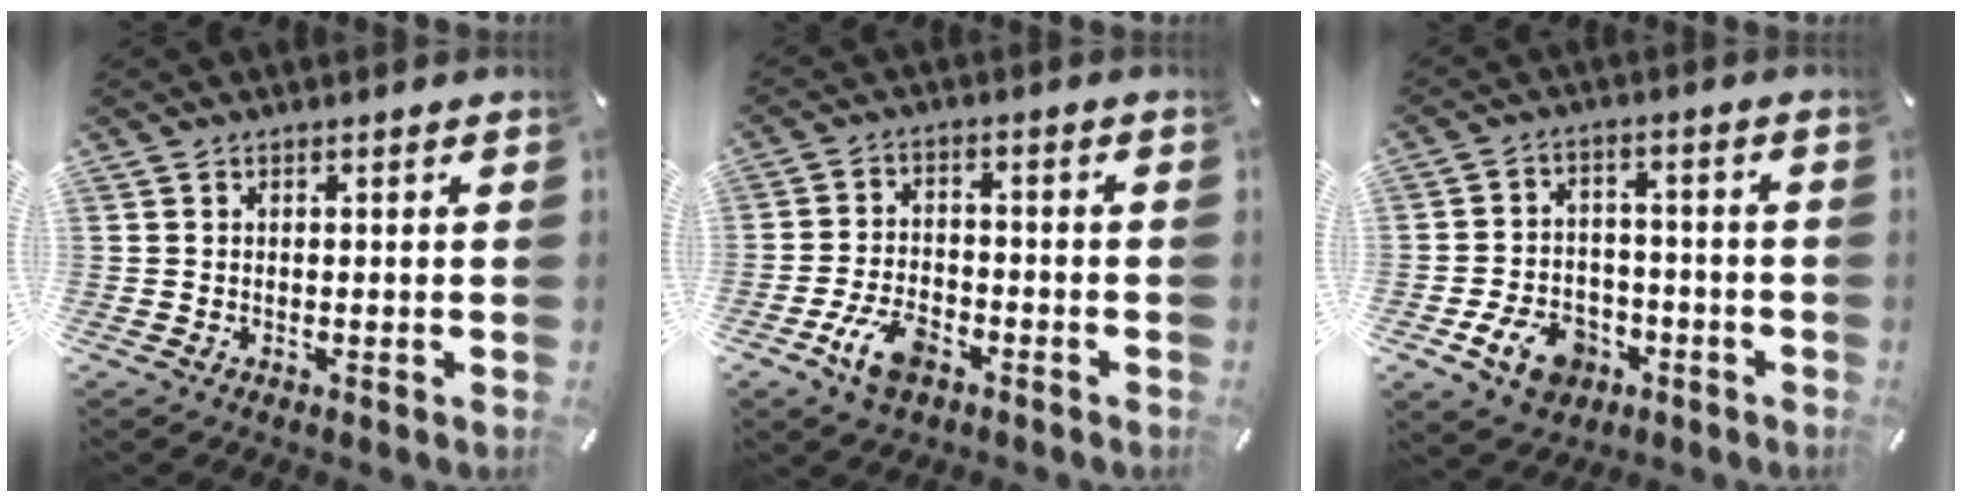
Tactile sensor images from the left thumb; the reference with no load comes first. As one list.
[{"total": 8.5, "force": [-4.6, 4.8, 5.4], "torque": [-0.118, 0.016, -0.084]}, {"total": 10.4, "force": [-4.9, 7.6, 5.3], "torque": [-0.108, 0.028, -0.086]}]